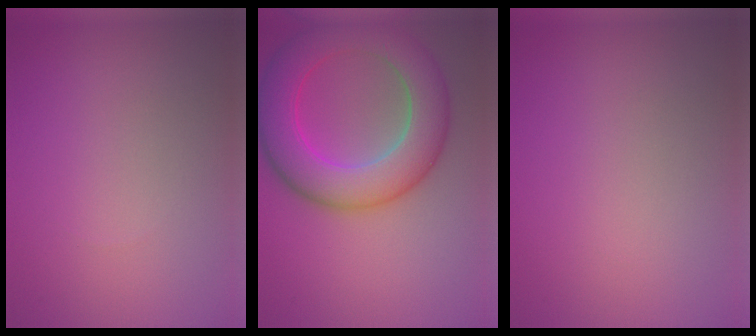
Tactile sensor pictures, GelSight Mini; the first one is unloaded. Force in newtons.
{"total": 8.8, "press": 8.8, "slide": 0.1}
{"total": 0.0}